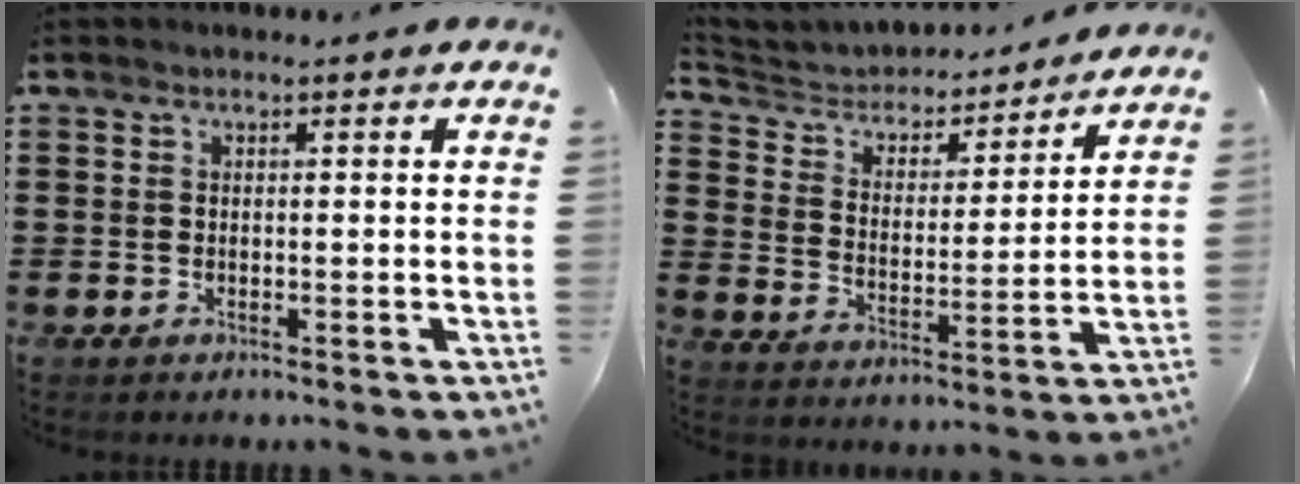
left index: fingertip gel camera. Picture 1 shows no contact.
{"total": 3.8, "force": [3.5, 1.5, 0.3], "torque": [-0.033, -0.026, 0.052]}